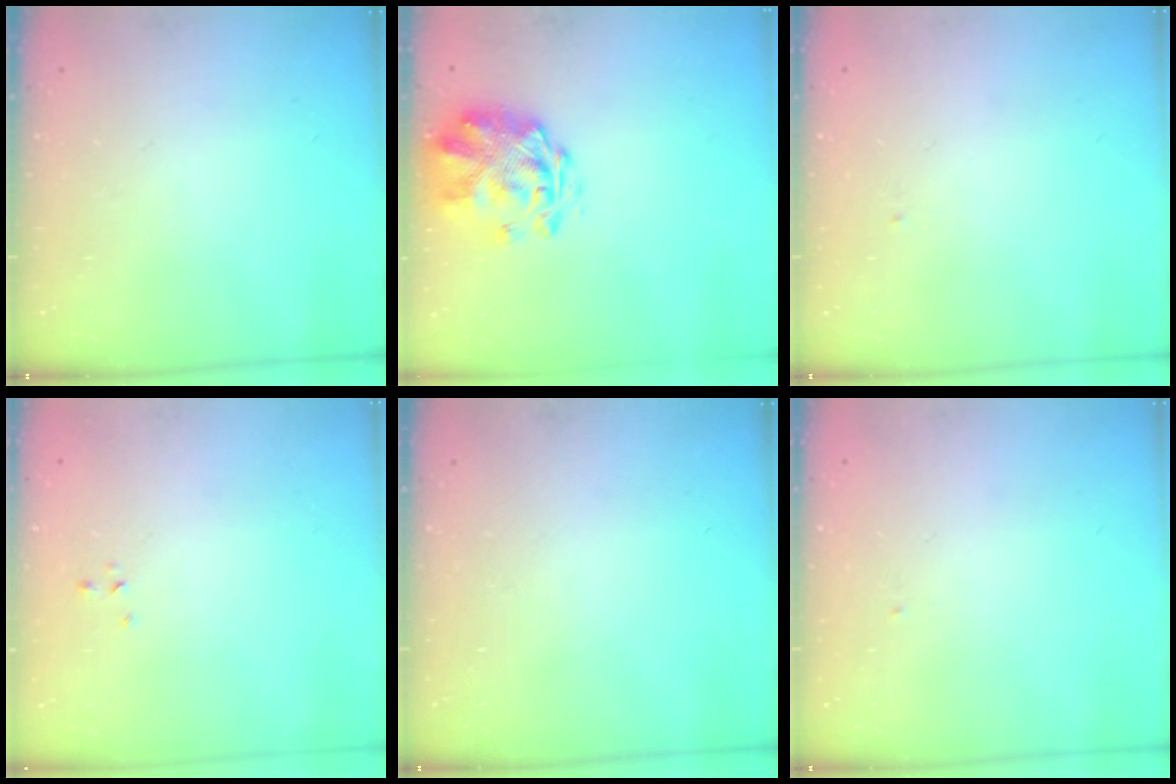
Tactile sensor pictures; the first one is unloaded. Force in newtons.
{"total": 3.1, "press": 2.7, "slide": 1.6}
{"total": 0.9, "press": 0.8, "slide": 0.3}
{"total": 0.0}
{"total": 0.0}
{"total": 0.9, "press": 0.8, "slide": 0.3}